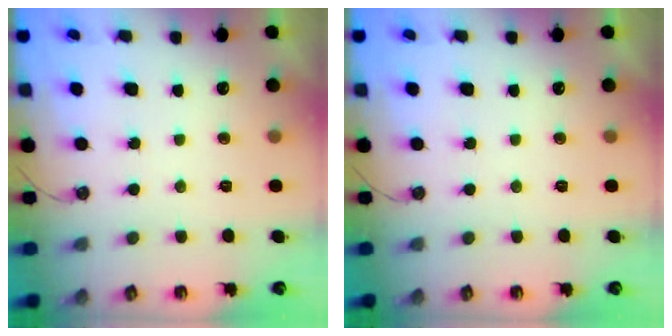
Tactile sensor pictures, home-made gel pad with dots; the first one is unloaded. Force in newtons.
{"total": 0.0}